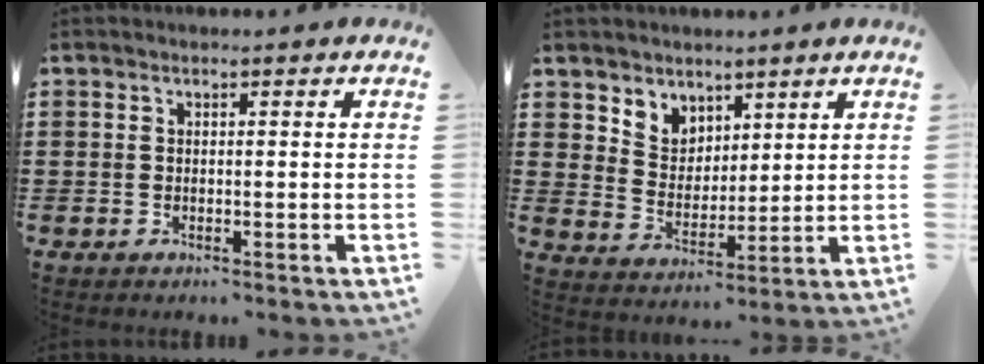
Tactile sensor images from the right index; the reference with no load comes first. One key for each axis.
{"total": 5.2, "fx": 3.9, "fy": 3.5, "fz": -0.4, "tx": -0.019, "ty": -0.006, "tz": 0.073}